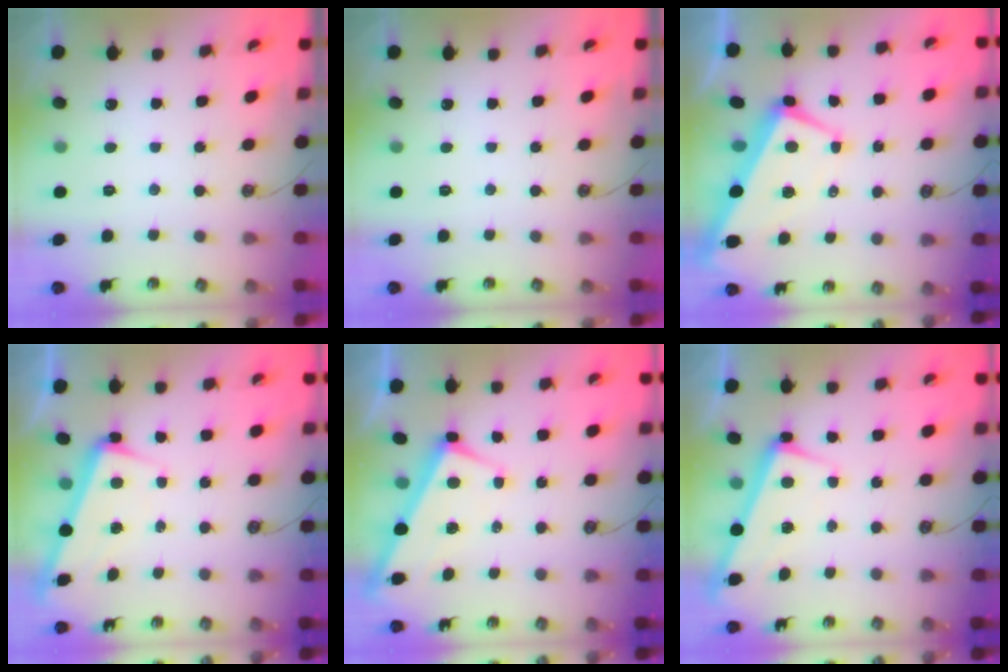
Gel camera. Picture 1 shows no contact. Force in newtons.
{"total": 0.0}
{"total": 2.2, "press": 1.9, "slide": 1.1}
{"total": 3.4, "press": 3.2, "slide": 1.2}
{"total": 3.1, "press": 3.0, "slide": 0.8}
{"total": 2.5, "press": 2.4, "slide": 0.5}